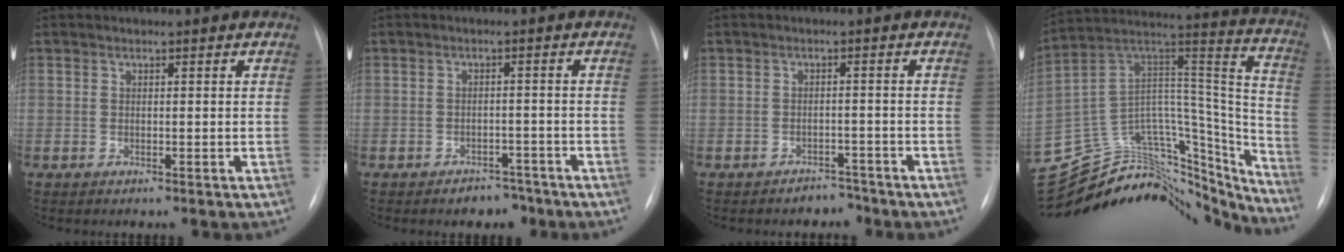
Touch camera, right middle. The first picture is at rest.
{"total": 2.8, "force": [-2.4, 1.6, 0.0], "torque": [-0.001, 0.008, -0.029]}
{"total": 2.5, "force": [-2.2, 1.1, -0.3], "torque": [0.003, 0.003, -0.028]}
{"total": 35.1, "force": [-31.3, 11.9, 10.8], "torque": [-0.180, 0.041, -0.444]}